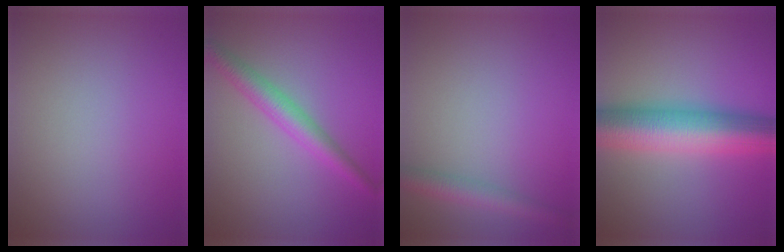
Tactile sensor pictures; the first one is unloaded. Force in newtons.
{"total": 3.5, "press": 3.5, "slide": 0.1}
{"total": 2.7, "press": 2.7, "slide": 0.1}
{"total": 9.9, "press": 9.9, "slide": 0.2}